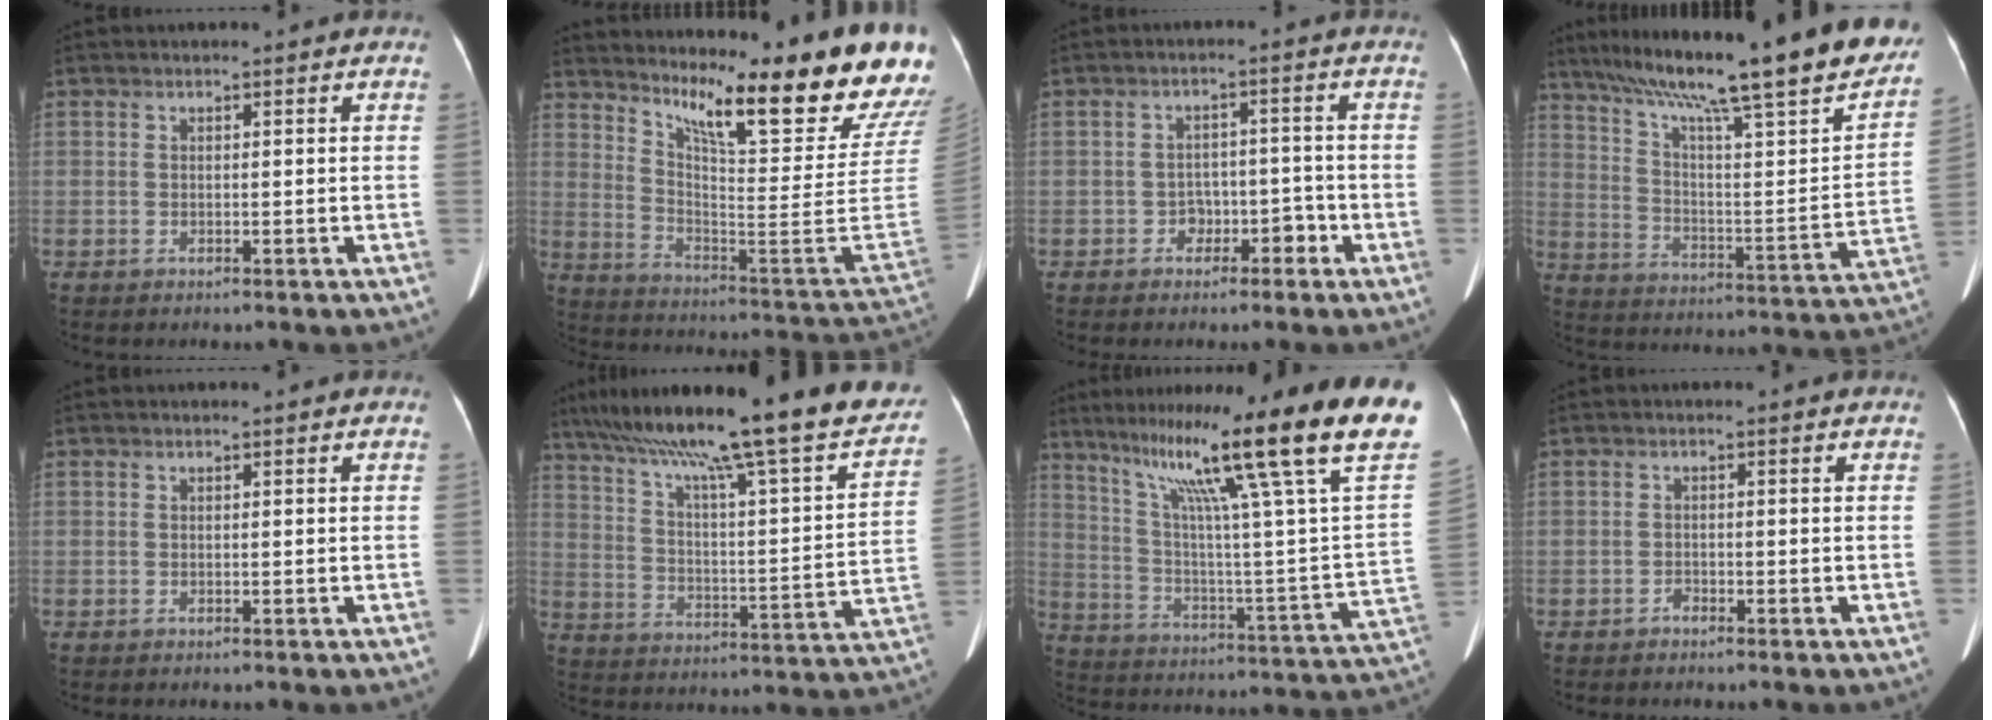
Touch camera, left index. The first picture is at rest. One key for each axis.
{"total": 26.4, "fx": 21.1, "fy": 2.2, "fz": 15.6, "tx": -0.251, "ty": -0.091, "tz": 0.282}
{"total": 3.4, "fx": -1.9, "fy": 2.4, "fz": 1.5, "tx": -0.014, "ty": 0.019, "tz": -0.025}
{"total": 31.8, "fx": 25.1, "fy": 3.0, "fz": 19.4, "tx": -0.271, "ty": -0.049, "tz": 0.335}
{"total": 0.0}
{"total": 31.3, "fx": 25.0, "fy": 2.9, "fz": 18.6, "tx": -0.284, "ty": -0.021, "tz": 0.342}
{"total": 28.8, "fx": 20.3, "fy": -1.3, "fz": 20.3, "tx": -0.288, "ty": -0.044, "tz": 0.292}
{"total": 0.8, "fx": -0.7, "fy": 0.3, "fz": 0.1, "tx": -0.001, "ty": 0.001, "tz": -0.014}